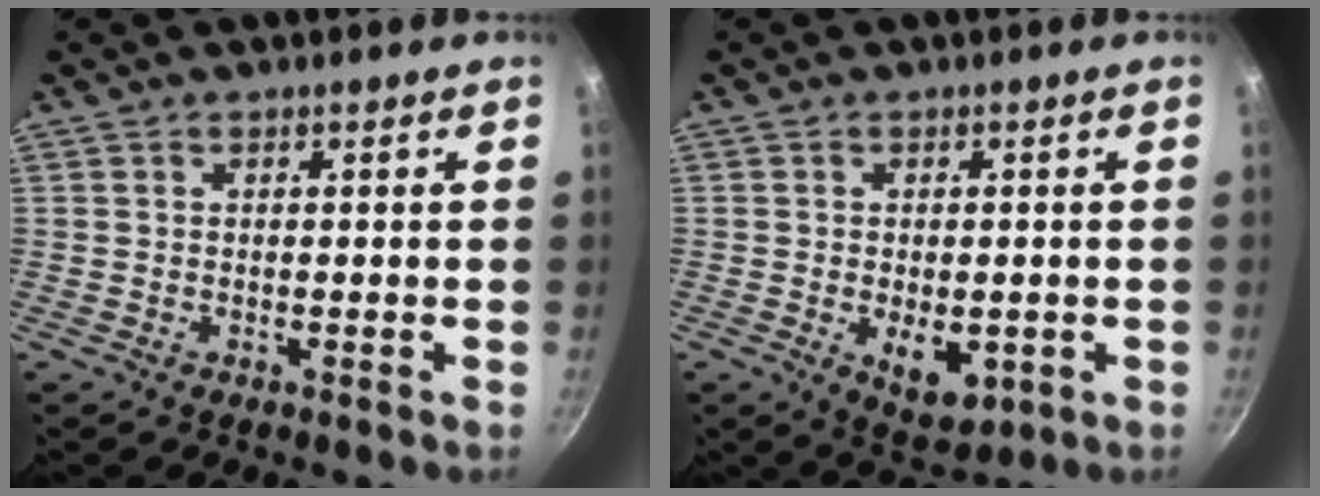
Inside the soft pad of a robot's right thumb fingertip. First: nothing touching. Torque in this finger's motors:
{"motor_torque": [-0.52, 0.66, -0.25, 0.22, 0.03]}